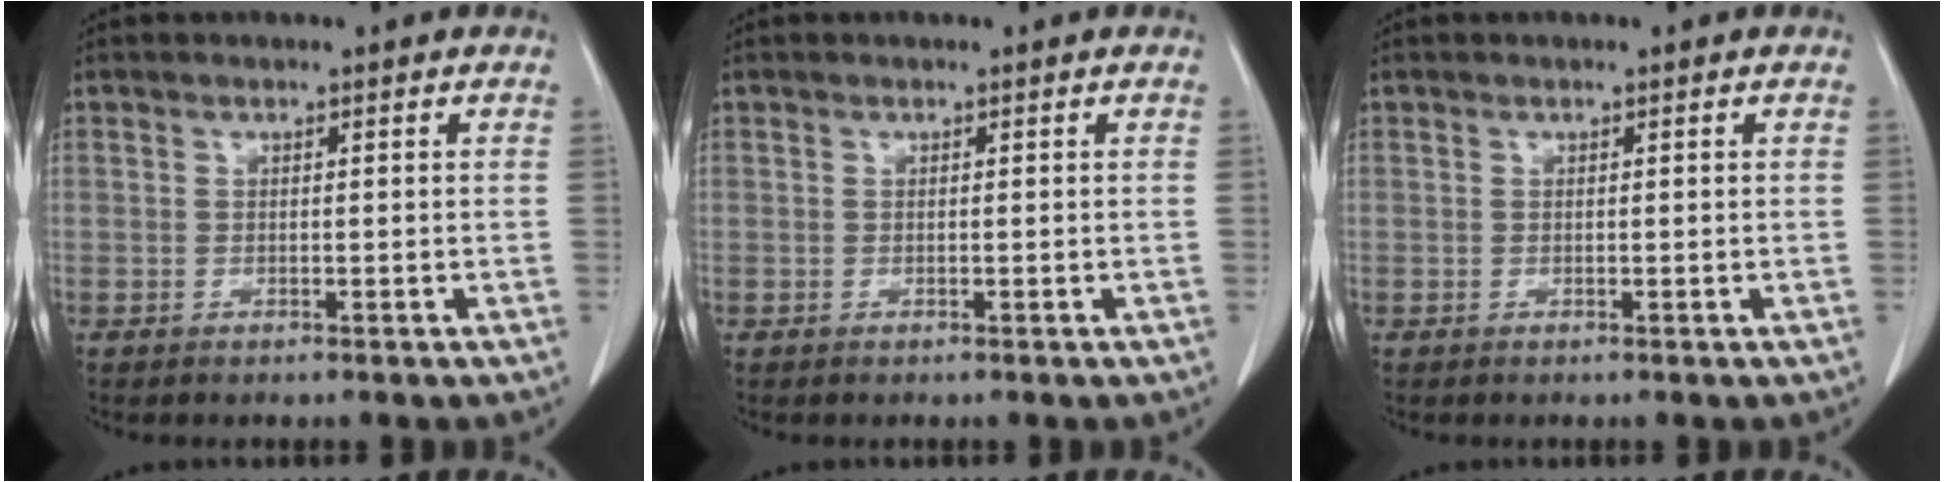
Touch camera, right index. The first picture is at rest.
{"total": 0.0}
{"total": 0.0}